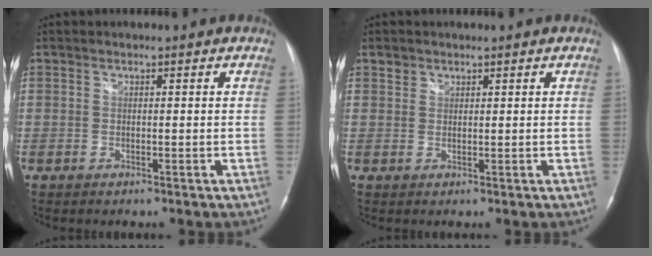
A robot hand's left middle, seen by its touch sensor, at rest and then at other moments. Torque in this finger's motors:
{"motor_torque": [0.19, -0.10, 0.14, 0.02]}